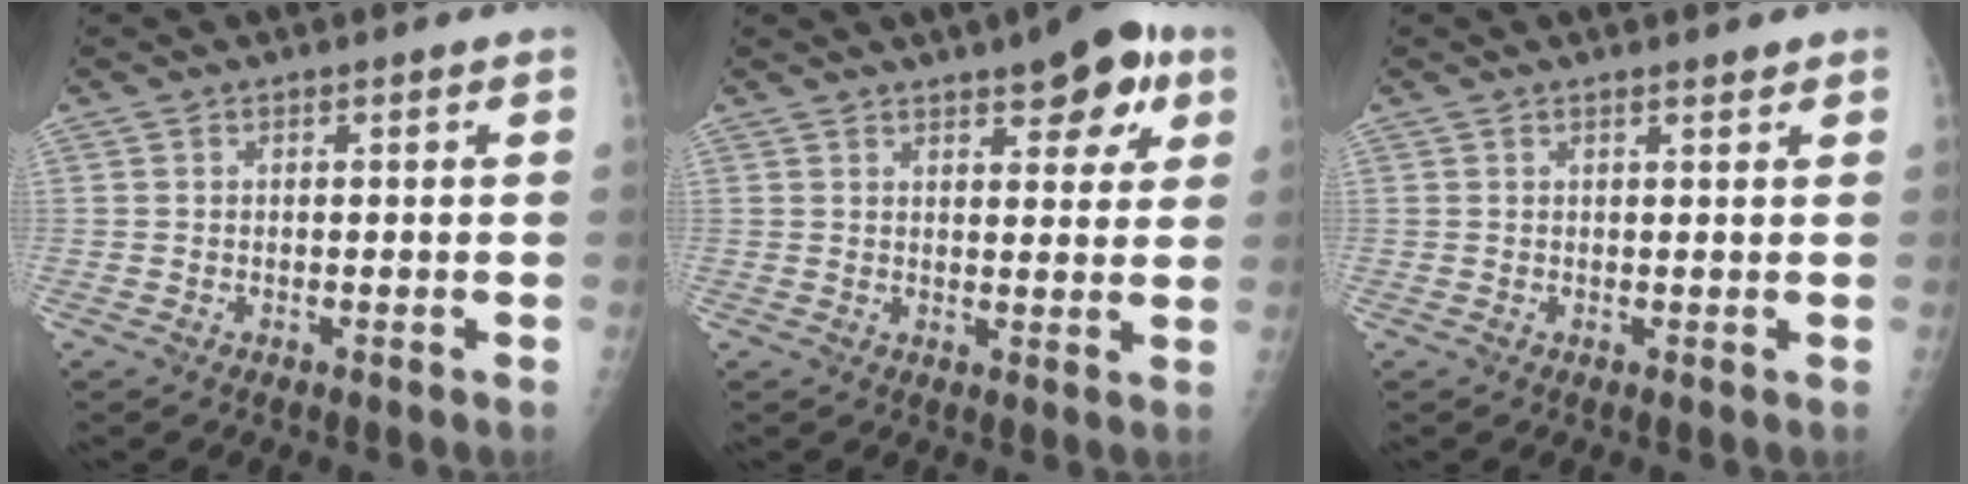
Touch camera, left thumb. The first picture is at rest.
{"total": 9.5, "force": [5.1, 3.7, 7.2], "torque": [-0.063, -0.015, 0.060]}
{"total": 0.9, "force": [0.7, 0.2, 0.6], "torque": [-0.006, -0.004, 0.011]}